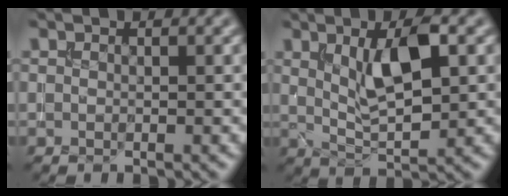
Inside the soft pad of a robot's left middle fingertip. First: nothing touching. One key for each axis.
{"total": 5.7, "fx": 1.7, "fy": 1.9, "fz": 5.1, "tx": -0.096, "ty": -0.001, "tz": 0.031}